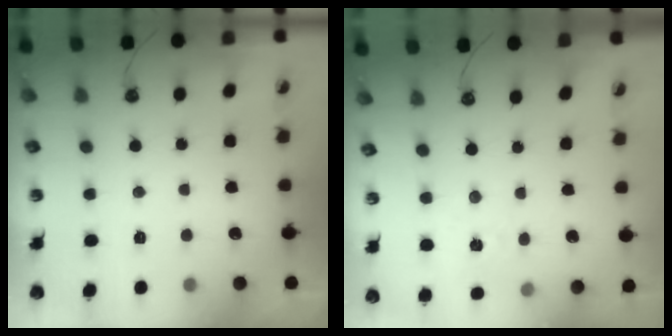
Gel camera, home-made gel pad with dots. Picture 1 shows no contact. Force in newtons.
{"total": 2.9, "press": 2.9, "slide": 0.3}